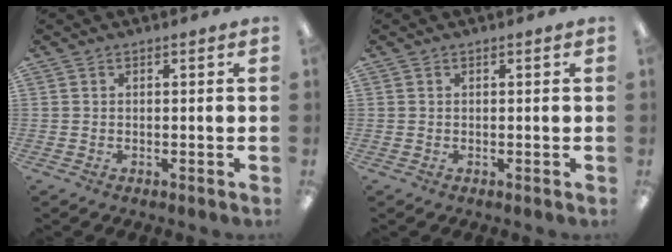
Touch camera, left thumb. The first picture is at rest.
{"total": 0.0}